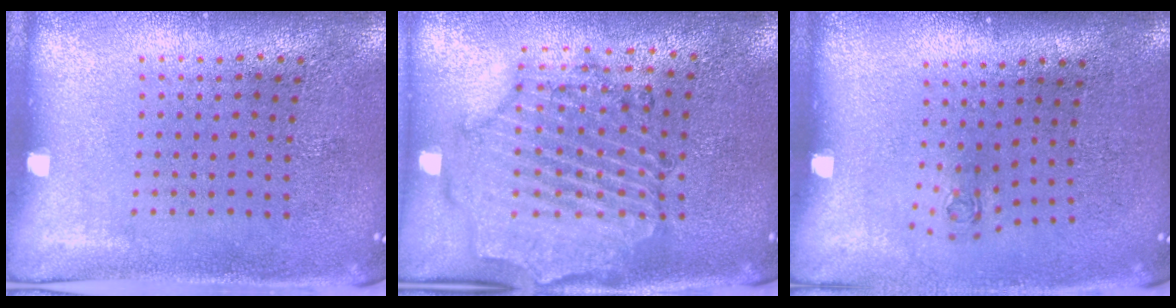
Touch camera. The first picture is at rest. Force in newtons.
{"total": 1.6, "press": 1.6, "slide": 0.3}
{"total": 0.6, "press": 0.3, "slide": 0.6}